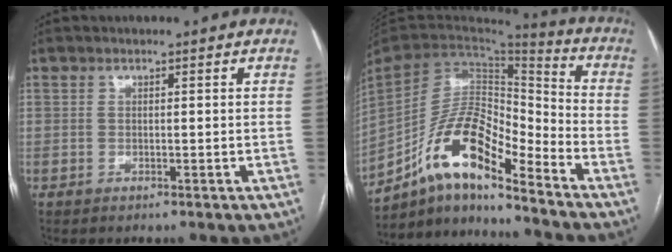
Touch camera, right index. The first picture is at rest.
{"total": 14.7, "force": [-9.9, 3.5, 10.4], "torque": [-0.204, 0.028, -0.177]}